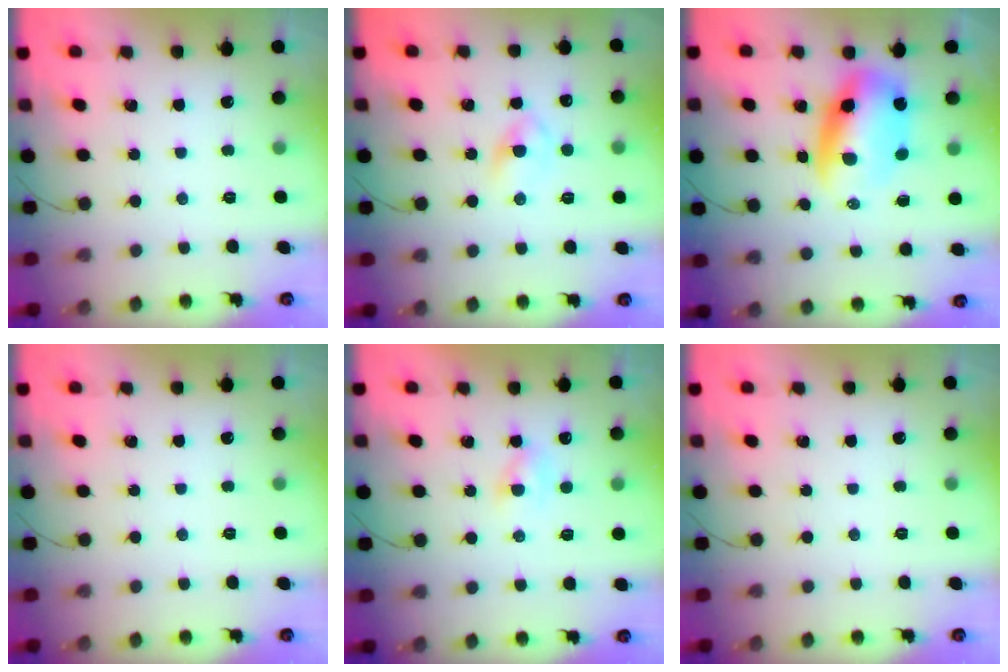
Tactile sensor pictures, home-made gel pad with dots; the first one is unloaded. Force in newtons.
{"total": 3.7, "press": 3.5, "slide": 1.2}
{"total": 10.2, "press": 9.9, "slide": 2.2}
{"total": 0.0}
{"total": 1.9, "press": 1.6, "slide": 1.0}
{"total": 0.0}